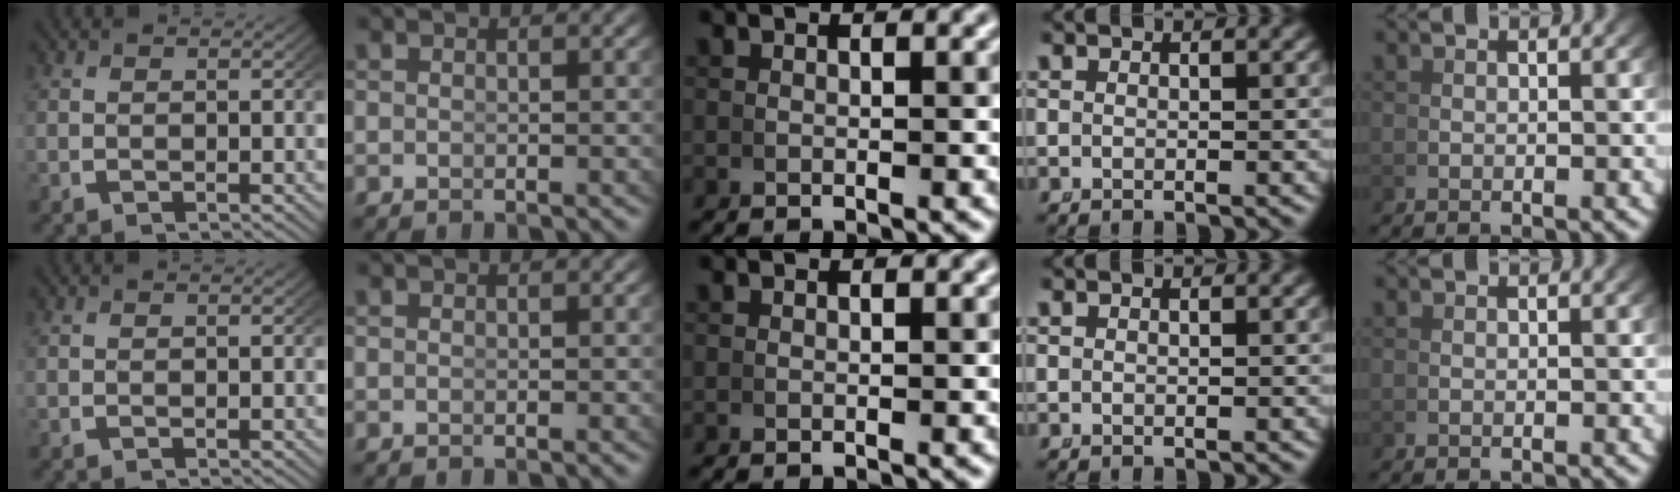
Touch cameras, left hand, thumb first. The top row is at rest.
{}